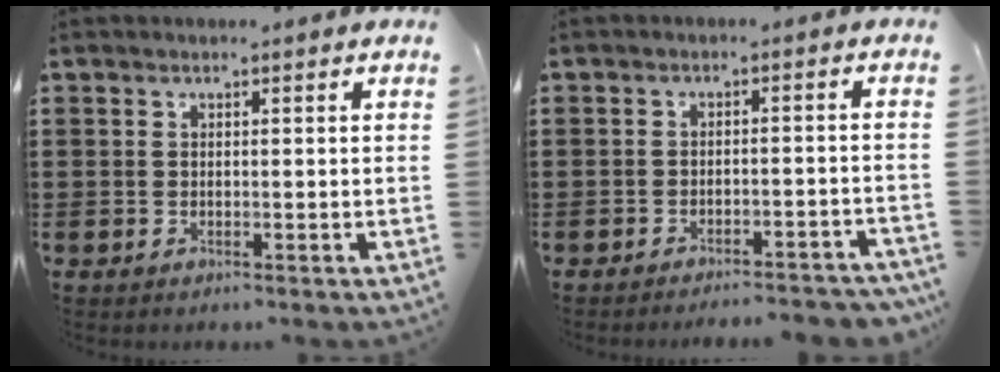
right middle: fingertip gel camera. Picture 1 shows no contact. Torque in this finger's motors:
{"motor_torque": [2.14, 0.00, 0.13, 0.07]}